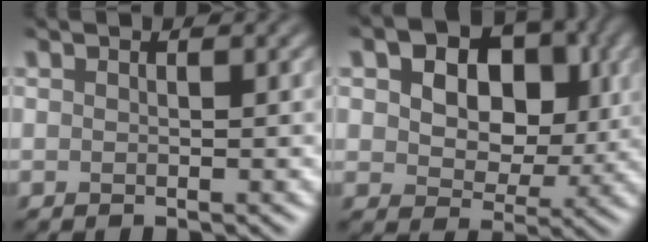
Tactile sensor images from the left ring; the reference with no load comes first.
{"total": 9.3, "force": [2.5, 6.5, 6.1], "torque": [-0.103, 0.015, 0.030]}